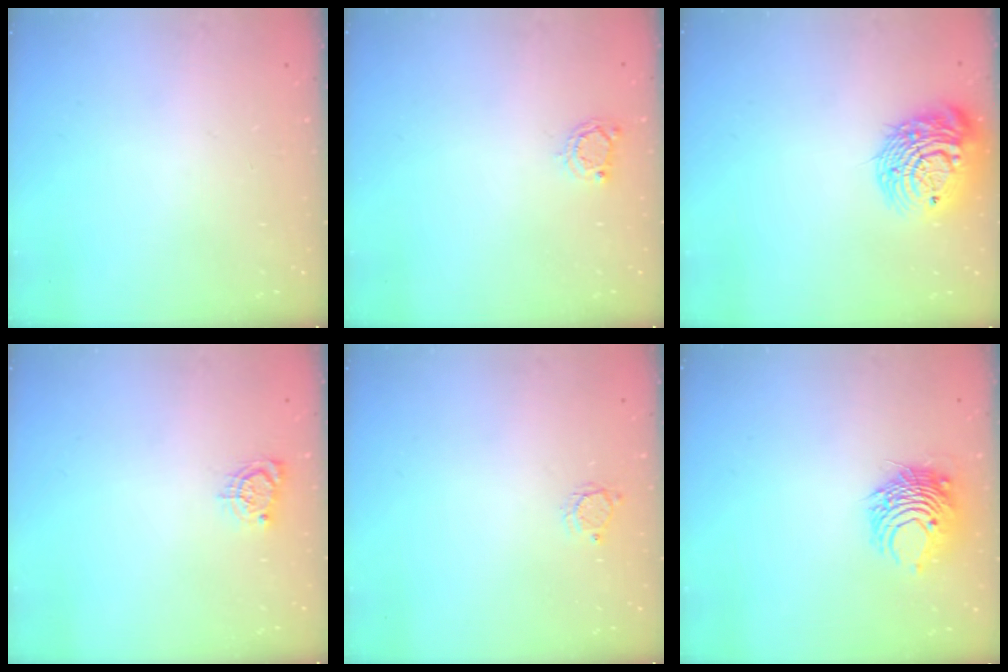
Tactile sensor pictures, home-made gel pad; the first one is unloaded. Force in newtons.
{"total": 3.0, "press": 3.0, "slide": 0.4}
{"total": 15.3, "press": 15.2, "slide": 1.8}
{"total": 4.3, "press": 4.2, "slide": 0.4}
{"total": 3.0, "press": 3.0, "slide": 0.3}
{"total": 8.3, "press": 8.2, "slide": 0.3}